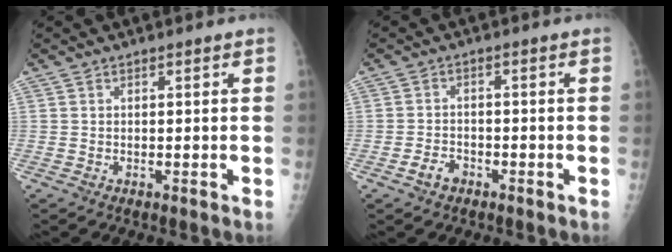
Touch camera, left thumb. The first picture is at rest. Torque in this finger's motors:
{"motor_torque": [-0.16, 0.18, 0.01, 0.02, 0.00]}